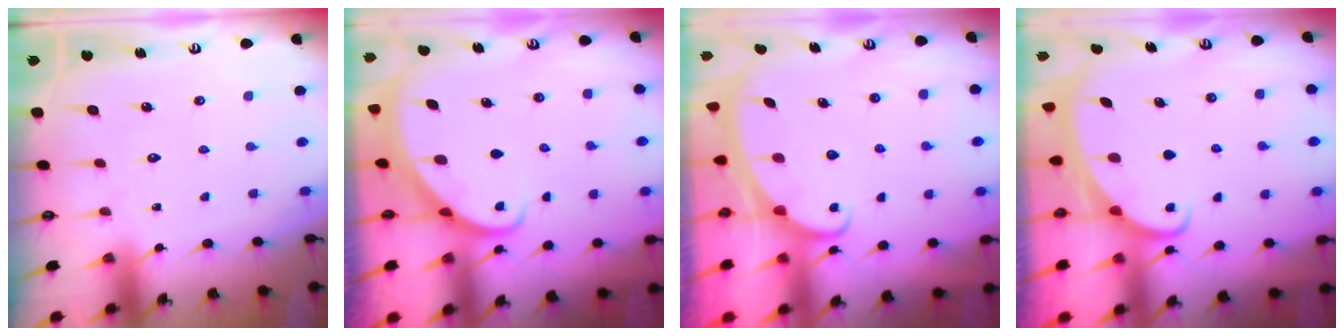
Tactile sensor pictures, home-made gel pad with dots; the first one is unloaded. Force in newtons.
{"total": 2.3, "press": 2.3, "slide": 0.3}
{"total": 2.3, "press": 2.3, "slide": 0.3}
{"total": 2.2, "press": 2.2, "slide": 0.3}